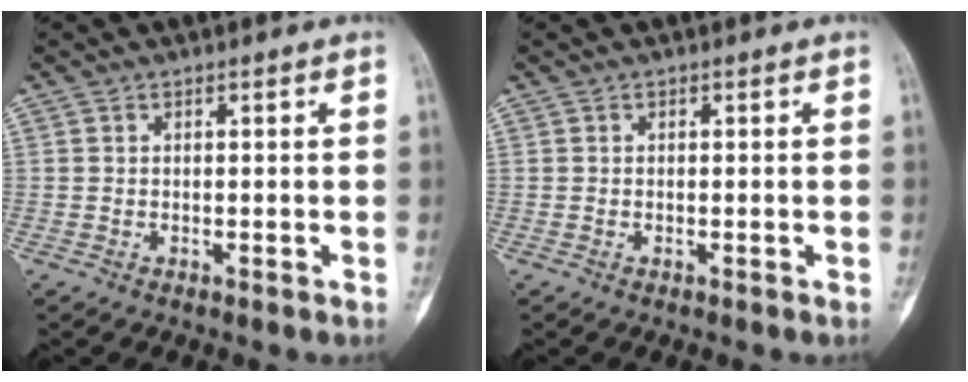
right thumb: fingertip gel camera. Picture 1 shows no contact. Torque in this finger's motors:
{"motor_torque": [-0.07, -0.01, 0.01, -0.03, 0.00]}